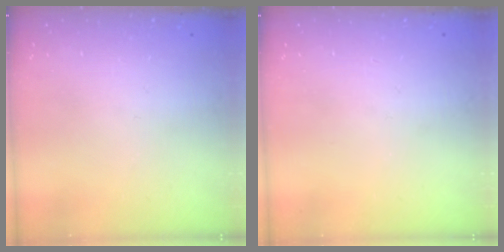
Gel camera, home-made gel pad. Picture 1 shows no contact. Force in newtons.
{"total": 0.0}